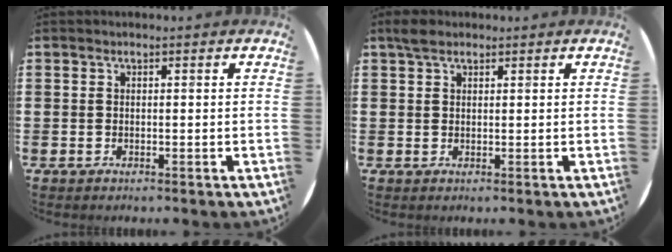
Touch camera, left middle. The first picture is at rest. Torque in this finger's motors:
{"motor_torque": [0.34, -0.21, -0.15, -0.06]}